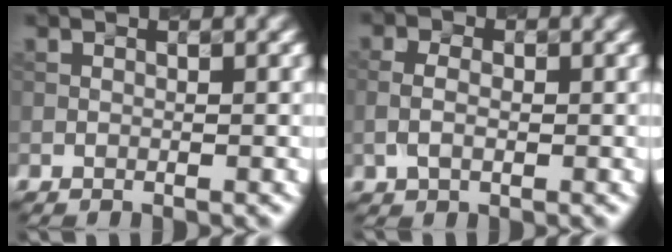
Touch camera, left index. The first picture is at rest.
{"total": 1.9, "force": [-0.2, 1.3, 1.4], "torque": [-0.032, 0.005, -0.007]}